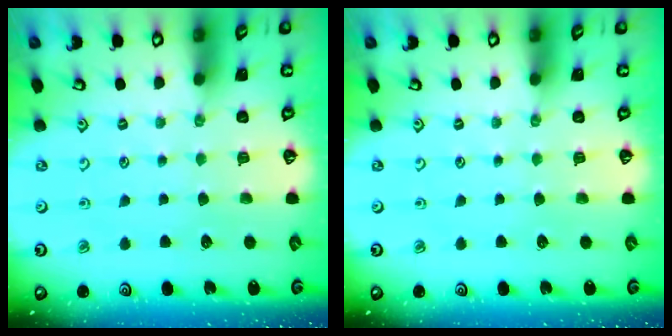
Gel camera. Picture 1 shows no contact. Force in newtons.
{"total": 0.0}